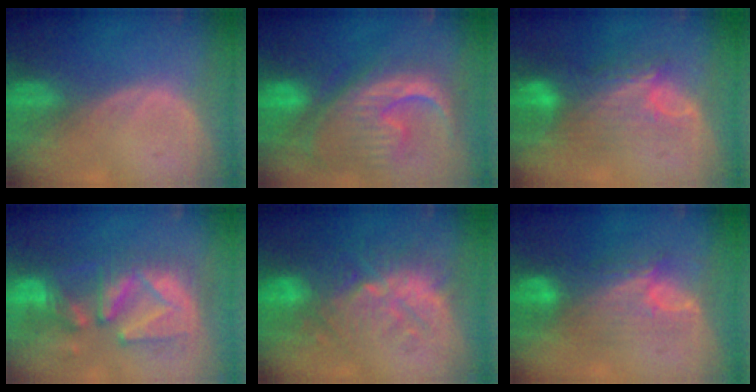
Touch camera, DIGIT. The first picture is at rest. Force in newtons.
{"total": 13.1, "press": 11.2, "slide": 6.7}
{"total": 9.2, "press": 8.0, "slide": 4.5}
{"total": 11.4, "press": 10.8, "slide": 3.7}
{"total": 9.8, "press": 9.5, "slide": 2.3}
{"total": 7.3, "press": 7.1, "slide": 1.3}